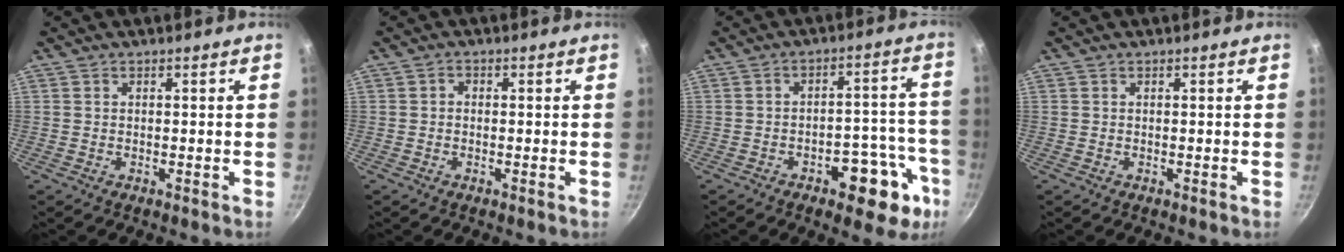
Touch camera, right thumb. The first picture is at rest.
{"total": 1.2, "force": [-0.2, 1.0, 0.6], "torque": [-0.010, 0.005, -0.005]}
{"total": 13.1, "force": [-6.5, 6.7, 9.2], "torque": [-0.061, 0.055, -0.076]}
{"total": 0.0}